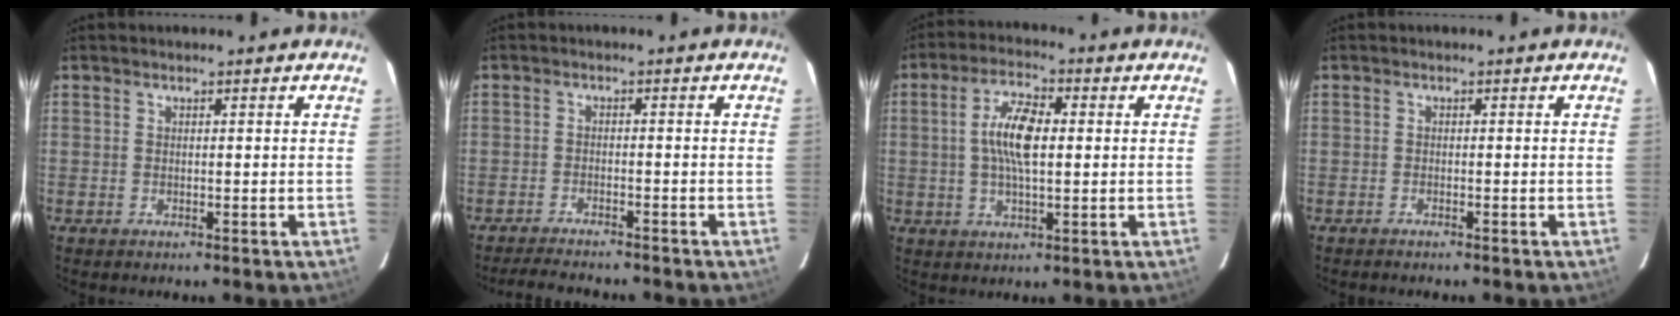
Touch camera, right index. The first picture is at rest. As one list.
[{"total": 7.3, "force": [-6.7, 1.2, 2.6], "torque": [-0.068, -0.008, -0.105]}, {"total": 8.4, "force": [0.8, 3.0, 7.8], "torque": [-0.149, 0.011, 0.013]}, {"total": 1.1, "force": [-1.0, 0.2, 0.3], "torque": [-0.015, 0.000, -0.020]}]